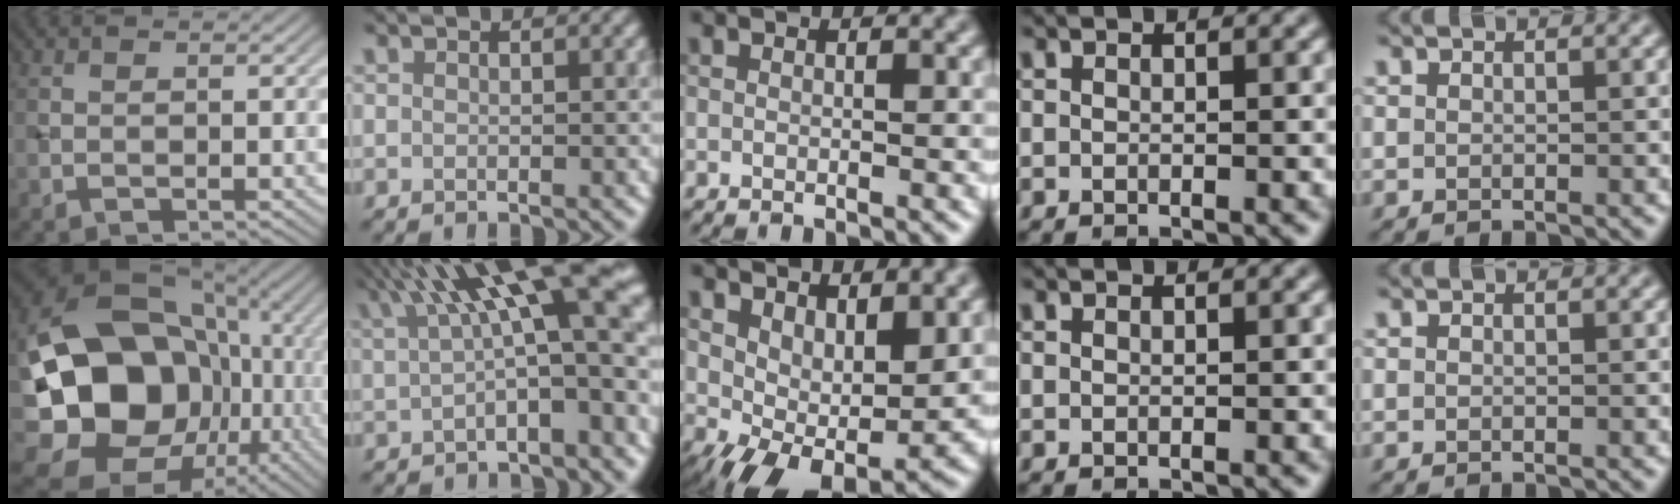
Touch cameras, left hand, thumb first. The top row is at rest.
{"thumb": {"total": 21.9, "force": [-3.2, 18.0, 12.0], "torque": [-0.253, -0.035, -0.048]}, "index": {"total": 12.2, "force": [3.8, 3.2, 11.1], "torque": [-0.153, 0.020, 0.057]}, "middle": {"total": 6.9, "force": [1.6, 3.5, 5.7], "torque": [-0.080, -0.014, 0.043]}}